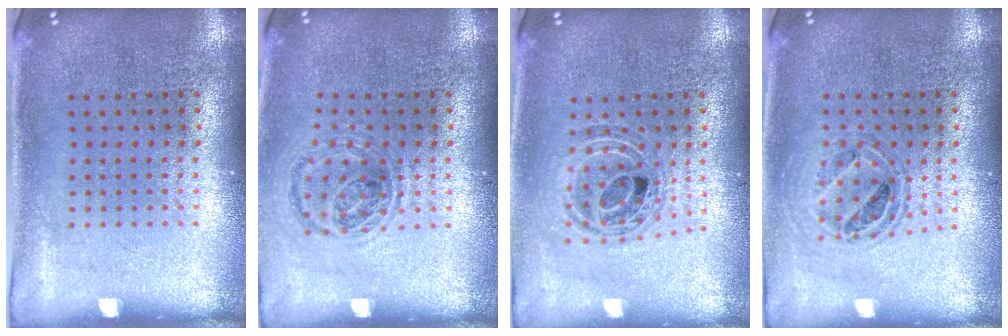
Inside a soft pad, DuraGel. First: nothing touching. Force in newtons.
{"total": 0.9, "press": 0.9, "slide": 0.1}
{"total": 0.7, "press": 0.7, "slide": 0.1}
{"total": 0.8, "press": 0.8, "slide": 0.0}